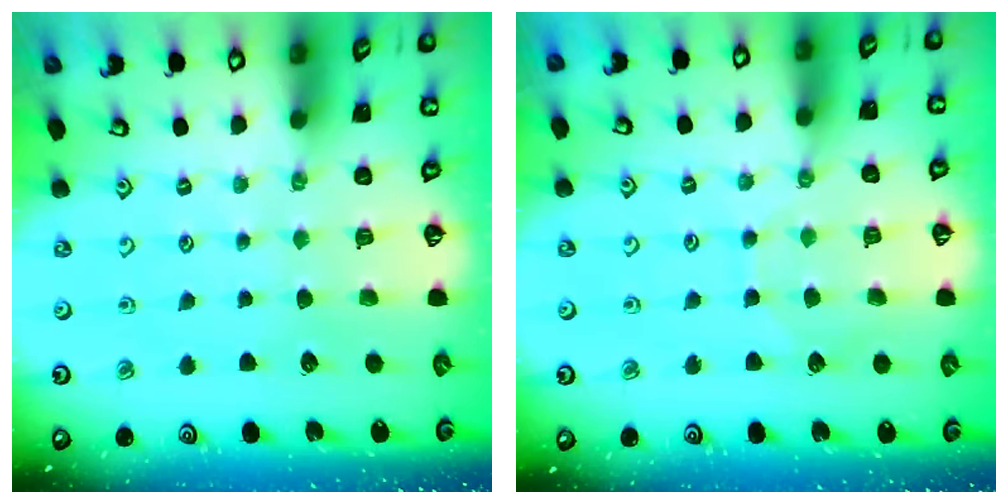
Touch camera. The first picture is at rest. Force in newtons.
{"total": 4.5, "press": 4.5, "slide": 0.5}